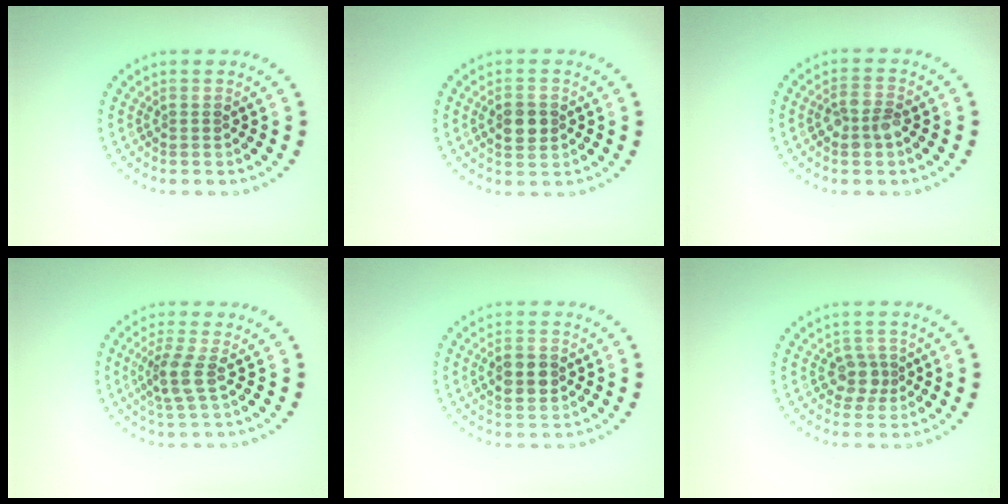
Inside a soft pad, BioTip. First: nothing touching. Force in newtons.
{"total": 3.0, "press": 3.0, "slide": 0.2}
{"total": 2.4, "press": 2.4, "slide": 0.5}
{"total": 2.6, "press": 2.0, "slide": 1.7}
{"total": 2.8, "press": 2.8, "slide": 0.1}
{"total": 2.1, "press": 1.7, "slide": 1.2}